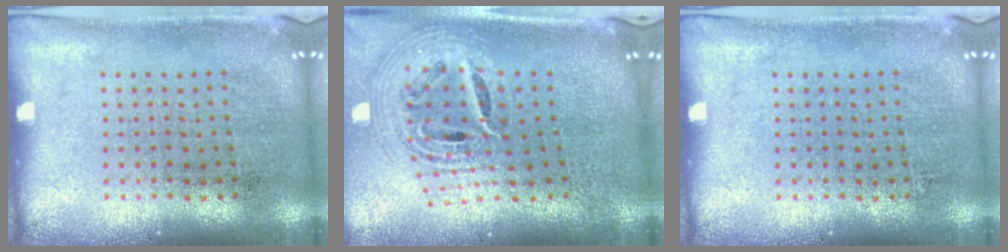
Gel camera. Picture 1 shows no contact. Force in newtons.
{"total": 2.5, "press": 1.8, "slide": 1.8}
{"total": 0.0}